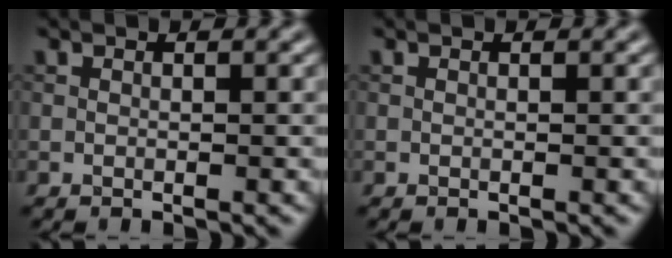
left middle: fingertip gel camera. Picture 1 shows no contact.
{"total": 0.0}